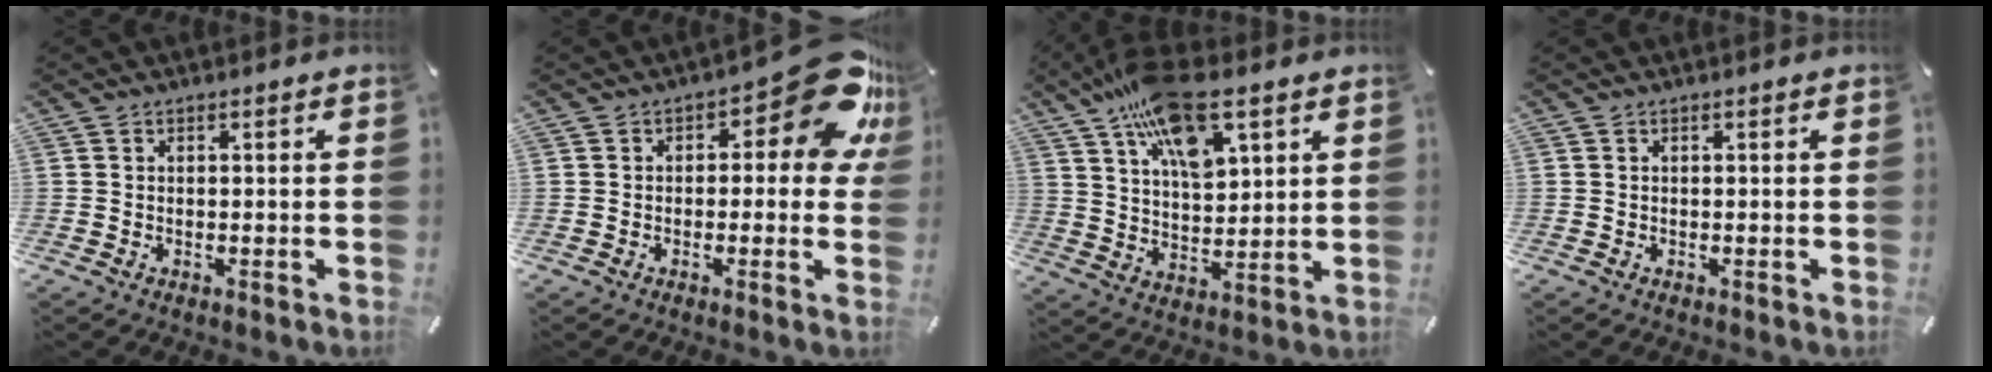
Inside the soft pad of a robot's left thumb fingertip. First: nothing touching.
{"total": 14.1, "force": [5.9, 6.2, 11.2], "torque": [-0.128, -0.051, 0.099]}
{"total": 15.8, "force": [9.4, 6.9, 10.7], "torque": [-0.192, -0.030, 0.165]}
{"total": 0.0}